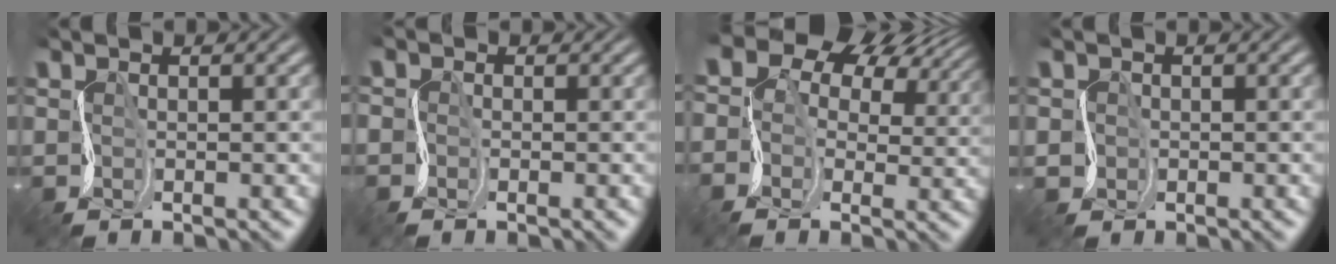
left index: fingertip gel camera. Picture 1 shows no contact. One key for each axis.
{"total": 1.8, "fx": -1.4, "fy": 0.5, "fz": -1.0, "tx": 0.019, "ty": -0.007, "tz": -0.023}
{"total": 13.0, "fx": 4.9, "fy": 10.0, "fz": 6.8, "tx": -0.152, "ty": 0.041, "tz": 0.063}
{"total": 1.1, "fx": -0.4, "fy": 1.0, "fz": -0.1, "tx": -0.004, "ty": -0.003, "tz": 0.000}